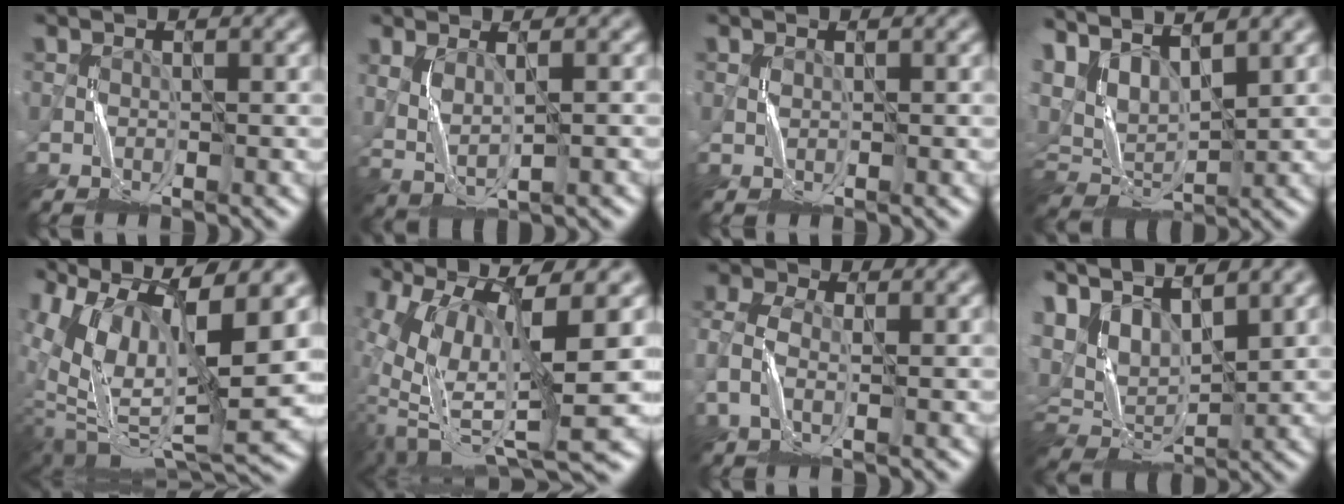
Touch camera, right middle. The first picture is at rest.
{"total": 2.8, "force": [0.6, 1.0, 2.5], "torque": [-0.061, -0.007, 0.021]}
{"total": 0.0}
{"total": 4.8, "force": [2.7, 2.5, 3.1], "torque": [-0.075, 0.004, 0.055]}
{"total": 12.9, "force": [3.5, 5.0, 11.3], "torque": [-0.208, 0.004, 0.081]}
{"total": 11.4, "force": [-1.3, 3.8, 10.7], "torque": [-0.217, -0.015, -0.005]}
{"total": 2.9, "force": [-0.8, 1.9, 2.1], "torque": [-0.063, 0.004, -0.023]}
{"total": 5.6, "force": [3.2, 2.9, 3.6], "torque": [-0.083, 0.008, 0.062]}